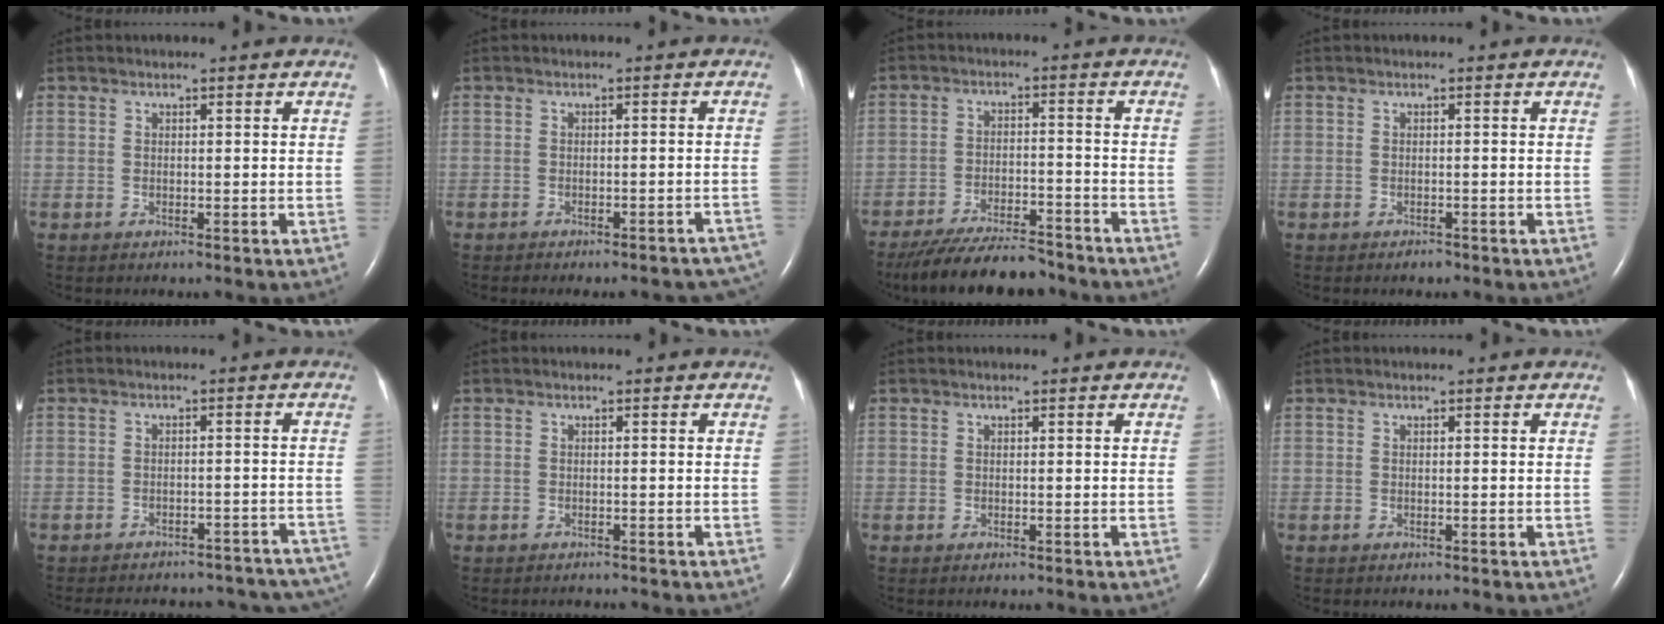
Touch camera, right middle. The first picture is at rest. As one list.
[{"total": 14.8, "force": [-13.3, 4.6, 4.8], "torque": [-0.058, 0.011, -0.134]}, {"total": 13.4, "force": [-12.0, 2.4, 5.3], "torque": [-0.093, -0.008, -0.187]}, {"total": 0.9, "force": [-0.7, 0.4, 0.3], "torque": [-0.008, -0.001, -0.009]}, {"total": 23.5, "force": [-20.6, 8.5, 7.6], "torque": [-0.126, 0.011, -0.223]}, {"total": 1.6, "force": [-1.6, 0.3, 0.3], "torque": [-0.008, -0.004, -0.017]}, {"total": 0.0}, {"total": 0.0}]